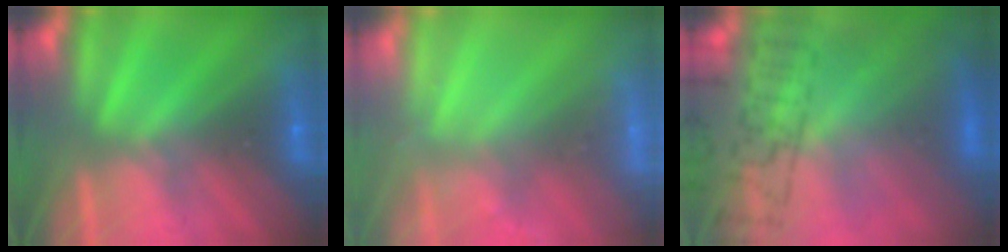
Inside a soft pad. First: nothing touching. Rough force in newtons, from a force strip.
{"total": 2.5}
{"total": 7.4}